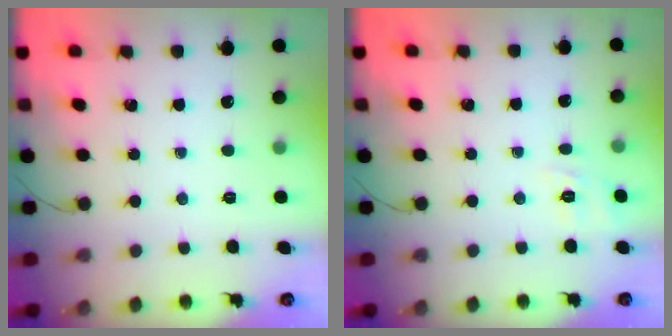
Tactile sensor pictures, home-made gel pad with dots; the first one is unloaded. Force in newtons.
{"total": 2.0, "press": 0.4, "slide": 1.9}